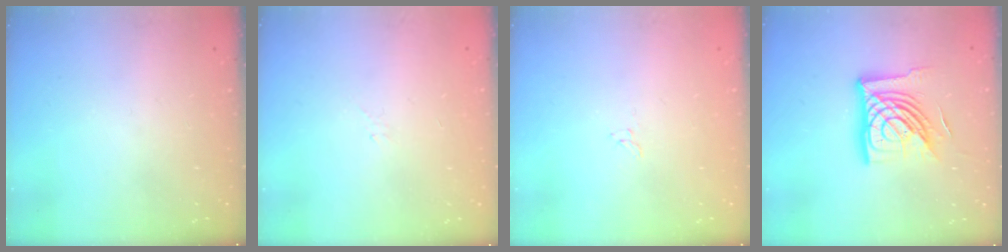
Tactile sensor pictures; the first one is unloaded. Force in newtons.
{"total": 3.3, "press": 3.2, "slide": 0.6}
{"total": 4.6, "press": 4.6, "slide": 0.4}
{"total": 16.8, "press": 16.7, "slide": 1.7}